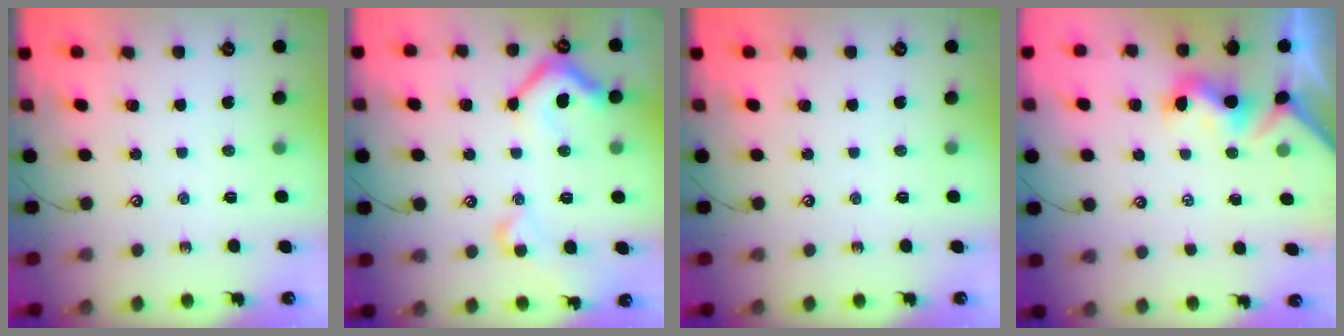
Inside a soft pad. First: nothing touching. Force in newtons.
{"total": 11.5, "press": 11.3, "slide": 1.8}
{"total": 0.0}
{"total": 1.0, "press": 0.7, "slide": 0.6}